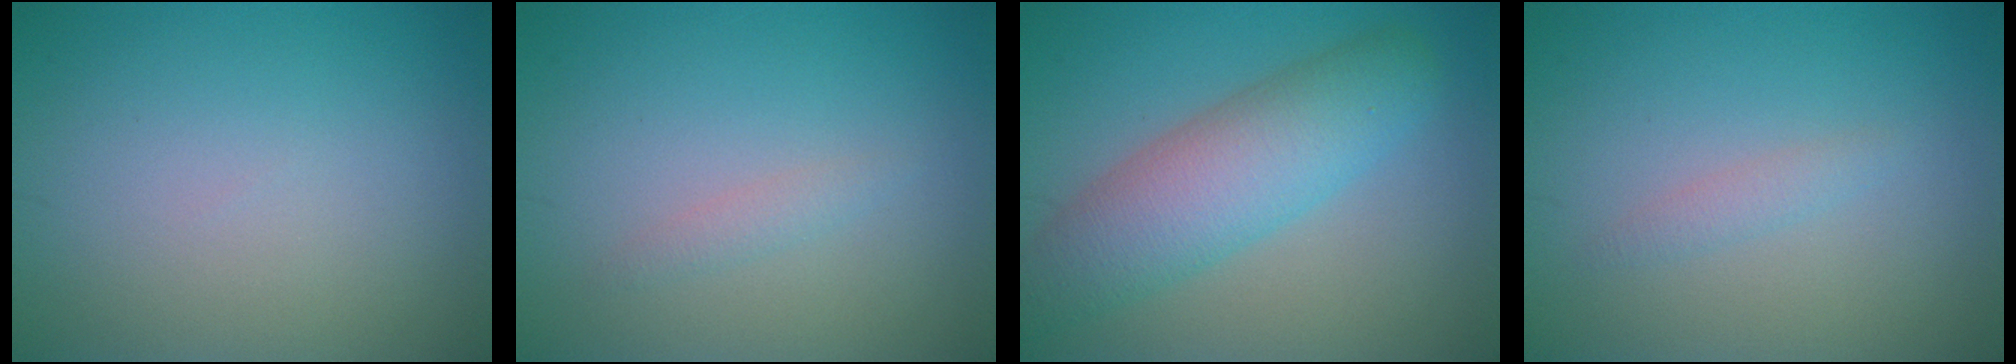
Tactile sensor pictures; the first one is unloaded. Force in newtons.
{"total": 1.0, "press": 1.0, "slide": 0.1}
{"total": 6.7, "press": 6.7, "slide": 0.1}
{"total": 1.0, "press": 1.0, "slide": 0.1}